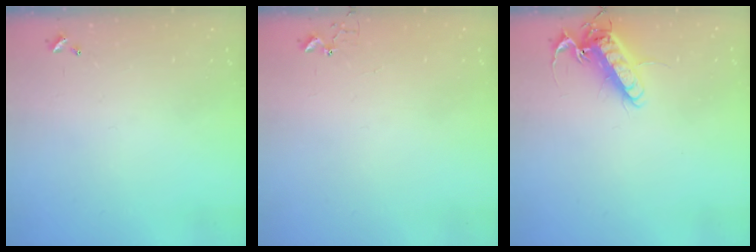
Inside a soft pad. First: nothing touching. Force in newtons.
{"total": 2.7, "press": 2.7, "slide": 0.2}
{"total": 13.4, "press": 13.2, "slide": 2.1}